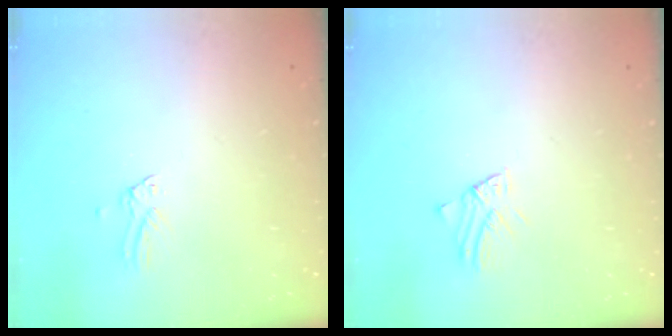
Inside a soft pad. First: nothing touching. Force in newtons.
{"total": 1.5, "press": 1.4, "slide": 0.1}